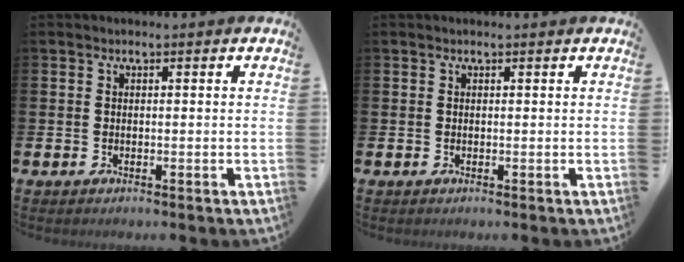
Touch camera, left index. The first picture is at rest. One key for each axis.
{"total": 0.0}